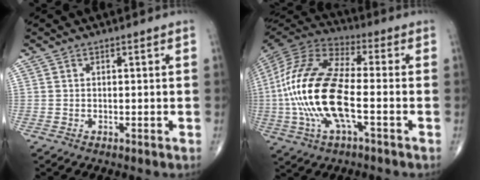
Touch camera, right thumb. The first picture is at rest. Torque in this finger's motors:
{"motor_torque": [2.48, 2.44, 2.59, 0.18, 0.39]}